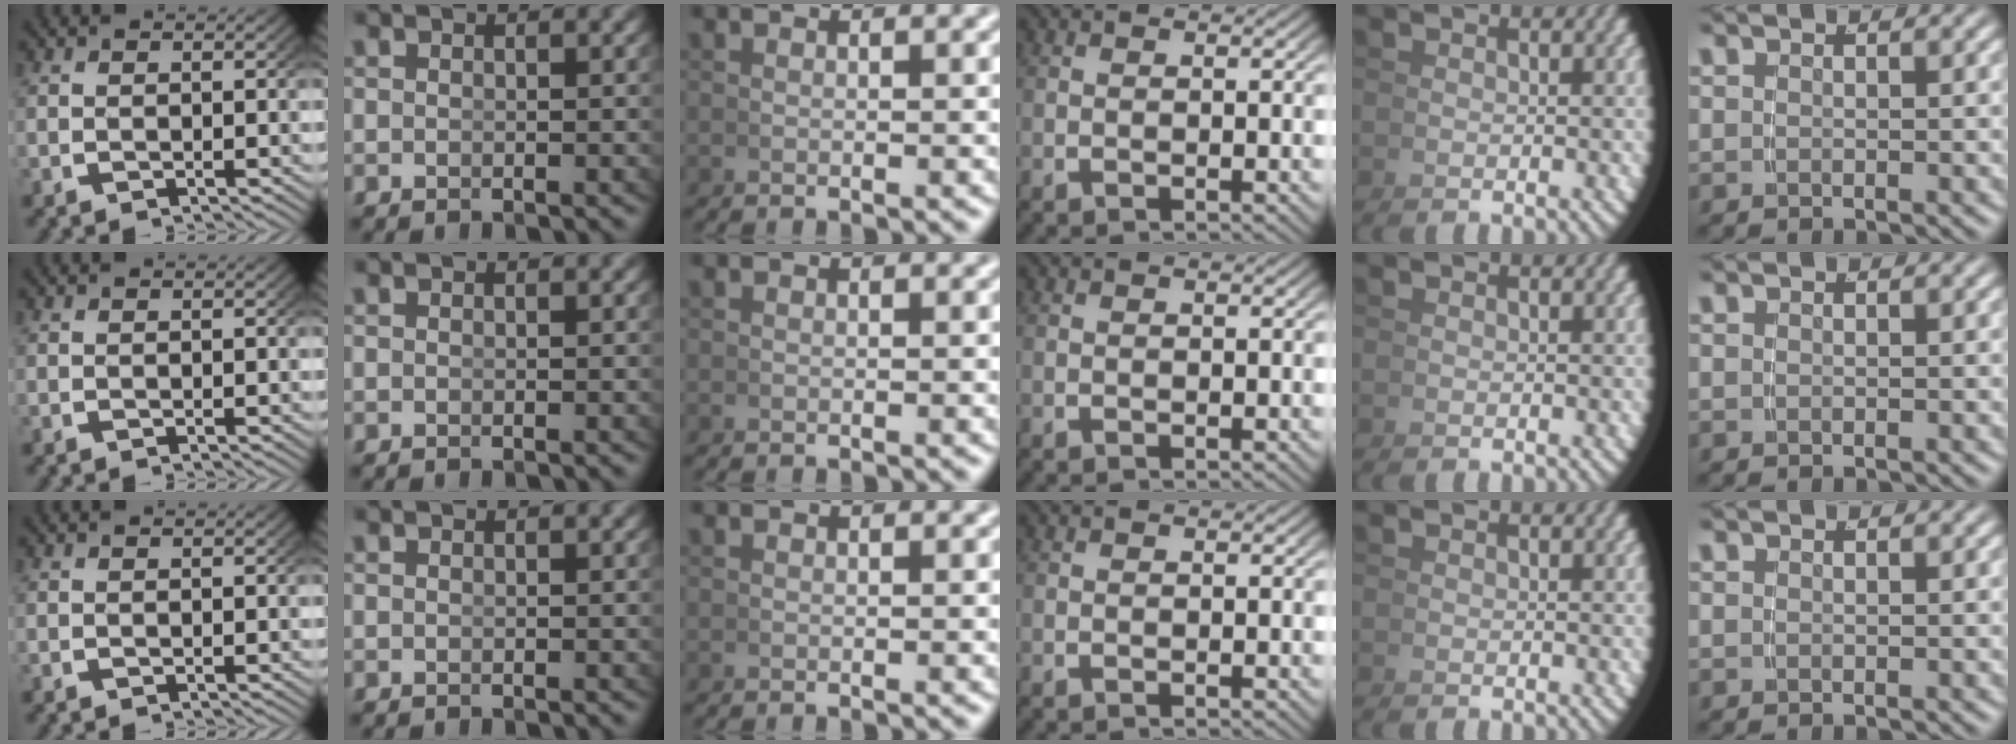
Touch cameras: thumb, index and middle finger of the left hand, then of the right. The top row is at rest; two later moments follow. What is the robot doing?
{"motion": "grasp_and_lifting", "object": "photo album"}